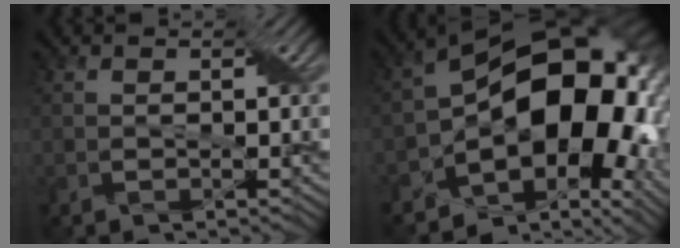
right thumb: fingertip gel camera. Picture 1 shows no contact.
{"total": 16.3, "force": [-2.3, 10.4, 12.3], "torque": [-0.175, -0.017, -0.023]}